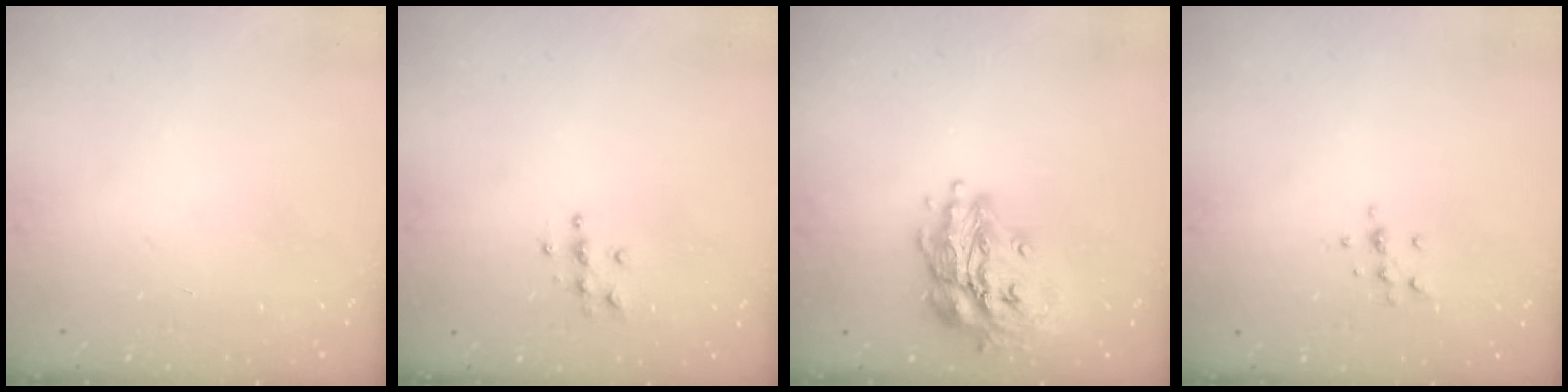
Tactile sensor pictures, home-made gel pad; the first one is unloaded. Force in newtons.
{"total": 3.8, "press": 3.8, "slide": 0.5}
{"total": 16.1, "press": 15.9, "slide": 2.1}
{"total": 6.0, "press": 5.6, "slide": 2.0}